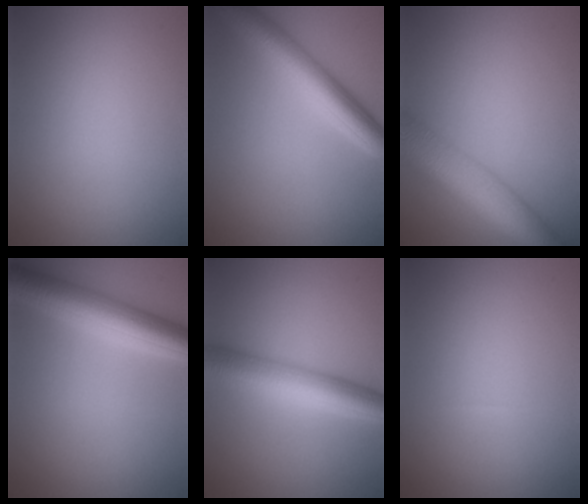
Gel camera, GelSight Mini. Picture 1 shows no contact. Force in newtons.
{"total": 6.2, "press": 6.2, "slide": 0.3}
{"total": 8.2, "press": 8.2, "slide": 0.5}
{"total": 6.7, "press": 6.7, "slide": 0.1}
{"total": 6.8, "press": 6.8, "slide": 0.2}
{"total": 0.0}